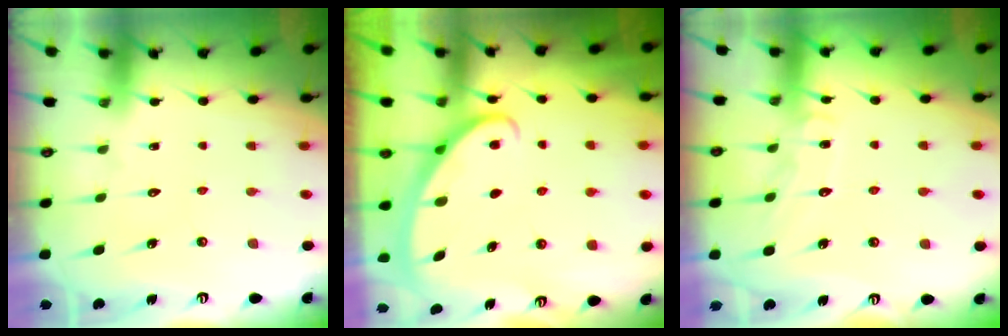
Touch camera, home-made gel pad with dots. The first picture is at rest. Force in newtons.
{"total": 2.8, "press": 2.8, "slide": 0.4}
{"total": 8.4, "press": 8.4, "slide": 0.7}